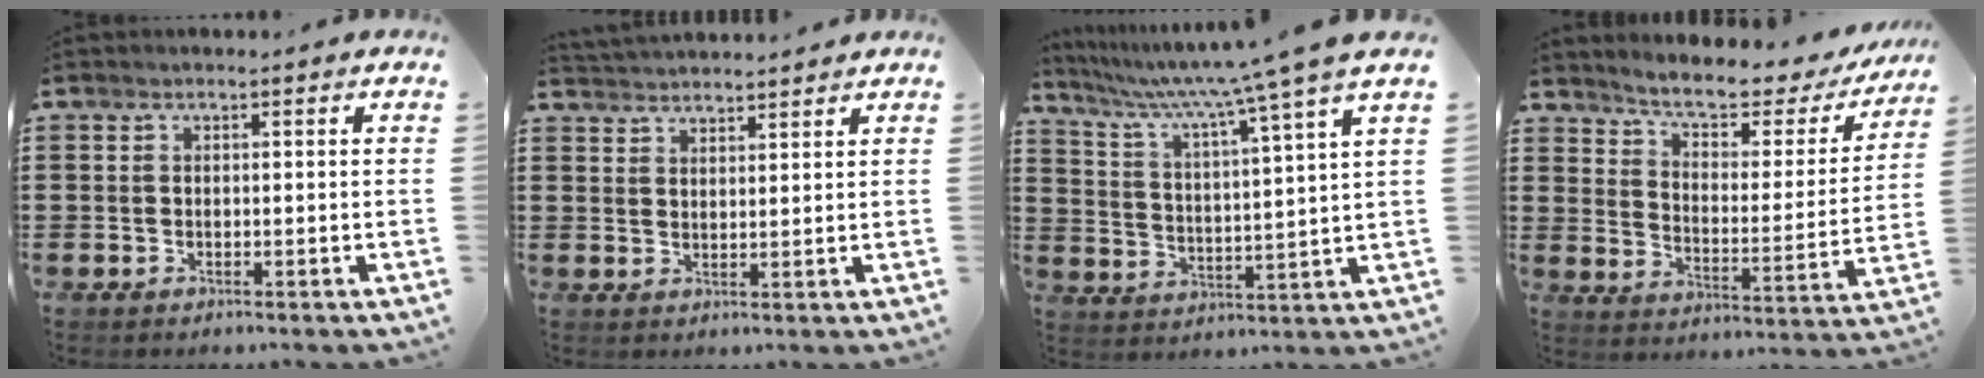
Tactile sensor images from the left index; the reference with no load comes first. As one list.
[{"total": 2.7, "force": [2.7, -0.1, -0.3], "torque": [-0.003, -0.008, 0.052]}, {"total": 7.7, "force": [6.4, -1.6, 4.1], "torque": [-0.107, -0.047, 0.097]}, {"total": 5.8, "force": [4.8, 1.2, 3.0], "torque": [-0.072, -0.032, 0.074]}]